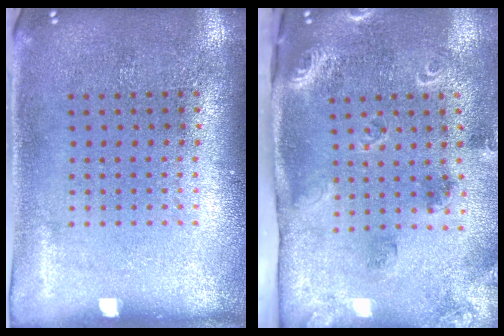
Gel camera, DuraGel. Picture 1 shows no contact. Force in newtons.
{"total": 1.9, "press": 1.8, "slide": 0.6}